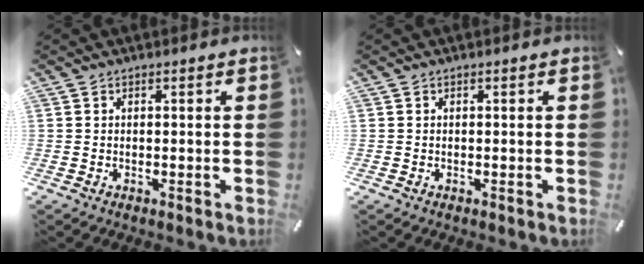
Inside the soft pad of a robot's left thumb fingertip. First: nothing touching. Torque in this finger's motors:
{"motor_torque": [-0.04, -0.02, -0.08, 0.01, 0.00]}